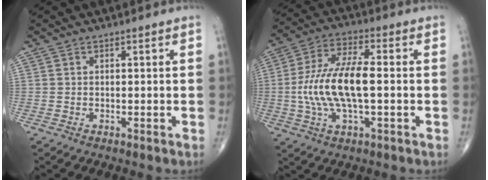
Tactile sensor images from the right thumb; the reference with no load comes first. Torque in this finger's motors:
{"motor_torque": [-0.07, 0.63, 1.57, -0.08, 0.44]}